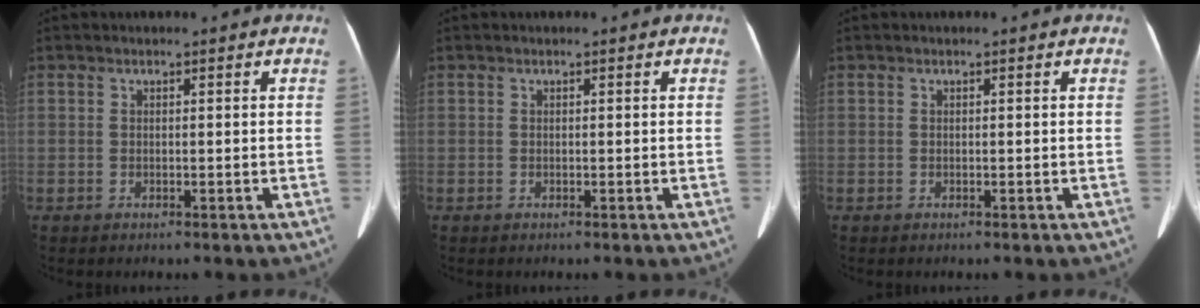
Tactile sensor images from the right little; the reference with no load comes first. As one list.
[{"total": 0.0}, {"total": 0.0}]